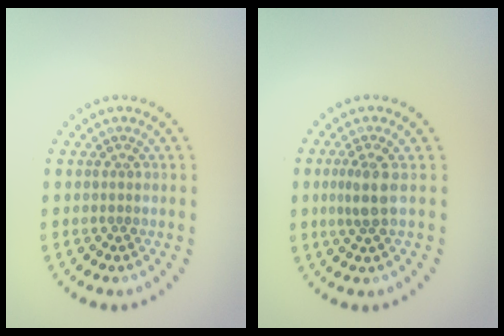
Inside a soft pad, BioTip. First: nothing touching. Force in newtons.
{"total": 2.1, "press": 1.8, "slide": 1.2}